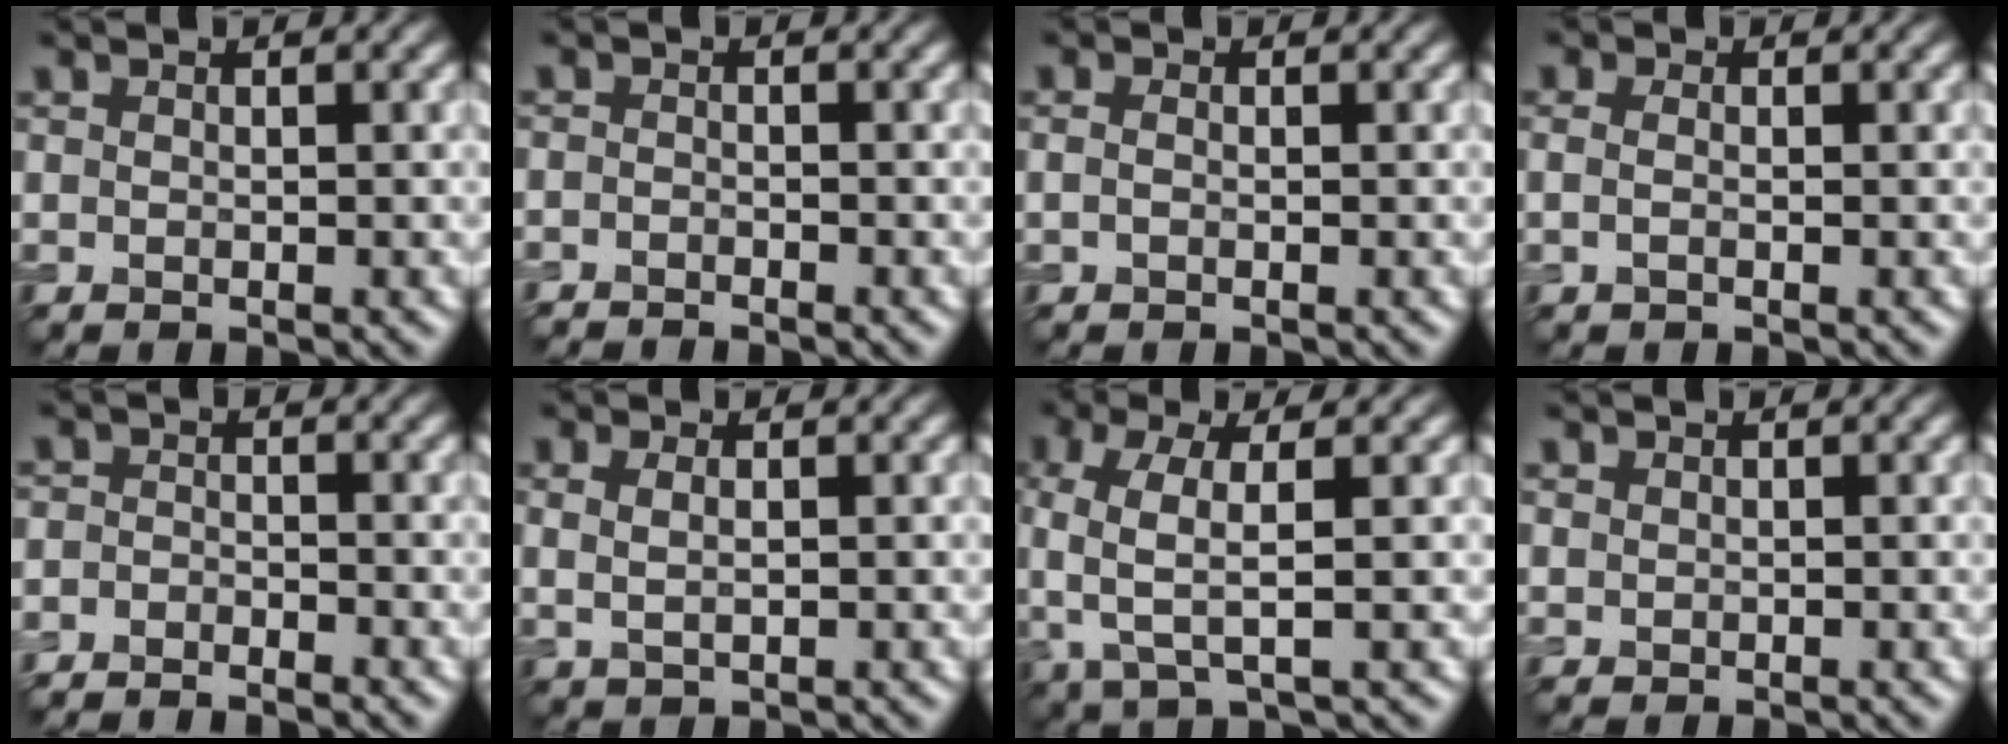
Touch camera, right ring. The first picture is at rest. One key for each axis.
{"total": 1.5, "fx": -1.4, "fy": 0.4, "fz": 0.1, "tx": 0.002, "ty": -0.005, "tz": -0.029}
{"total": 0.6, "fx": -0.1, "fy": 0.4, "fz": 0.5, "tx": -0.012, "ty": 0.000, "tz": -0.003}
{"total": 1.2, "fx": 0.1, "fy": 0.7, "fz": 1.0, "tx": -0.027, "ty": -0.003, "tz": -0.009}
{"total": 2.4, "fx": -2.3, "fy": 0.7, "fz": 0.3, "tx": 0.002, "ty": -0.001, "tz": -0.049}
{"total": 1.9, "fx": 0.5, "fy": 1.0, "fz": 1.5, "tx": -0.031, "ty": -0.005, "tz": 0.017}
{"total": 4.7, "fx": 0.1, "fy": 1.7, "fz": 4.4, "tx": -0.105, "ty": 0.001, "tz": 0.001}
{"total": 0.6, "fx": 0.3, "fy": 0.5, "fz": 0.0, "tx": 0.005, "ty": -0.003, "tz": 0.007}